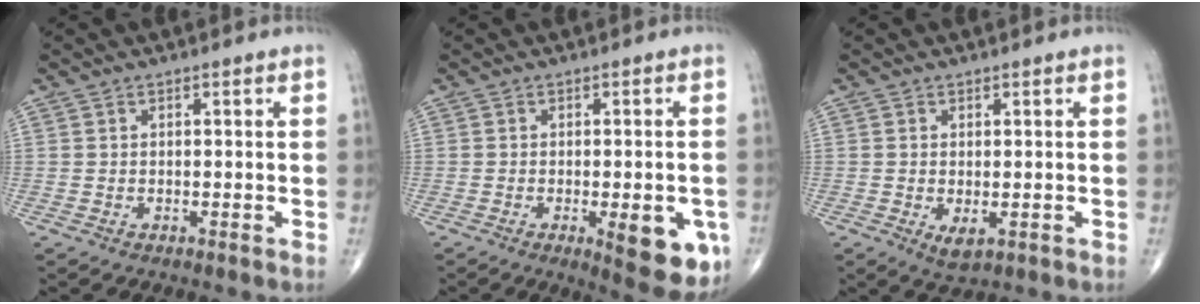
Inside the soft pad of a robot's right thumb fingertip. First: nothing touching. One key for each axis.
{"total": 11.2, "fx": -3.7, "fy": 3.8, "fz": 9.9, "tx": -0.103, "ty": -0.008, "tz": -0.036}
{"total": 2.9, "fx": -0.7, "fy": 1.4, "fz": 2.5, "tx": -0.038, "ty": -0.008, "tz": -0.005}